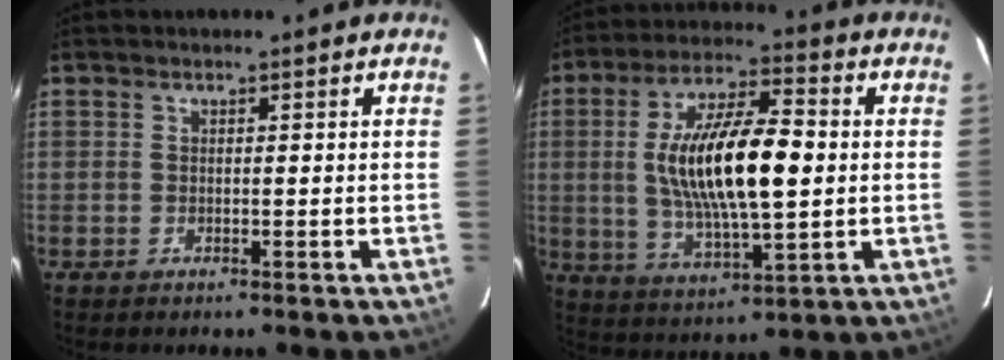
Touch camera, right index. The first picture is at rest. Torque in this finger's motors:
{"motor_torque": [2.14, 0.00, 1.05, 0.21]}